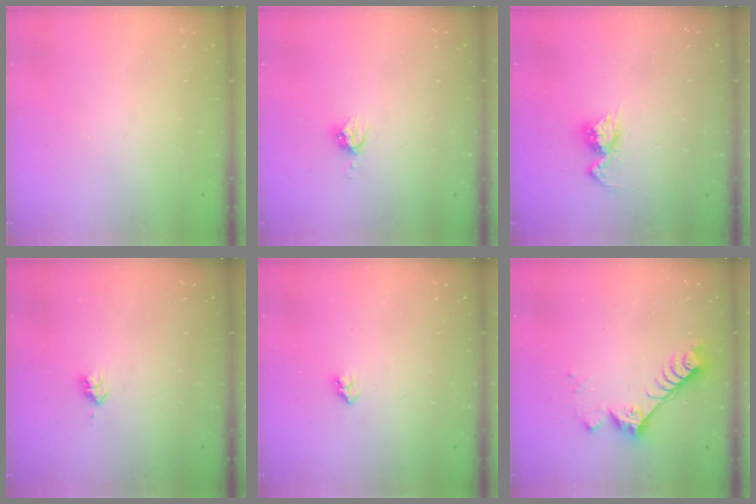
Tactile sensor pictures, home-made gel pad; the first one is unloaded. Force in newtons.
{"total": 4.9, "press": 4.9, "slide": 0.1}
{"total": 8.1, "press": 8.1, "slide": 0.8}
{"total": 2.8, "press": 2.8, "slide": 0.2}
{"total": 2.6, "press": 2.6, "slide": 0.4}
{"total": 9.8, "press": 9.7, "slide": 1.1}